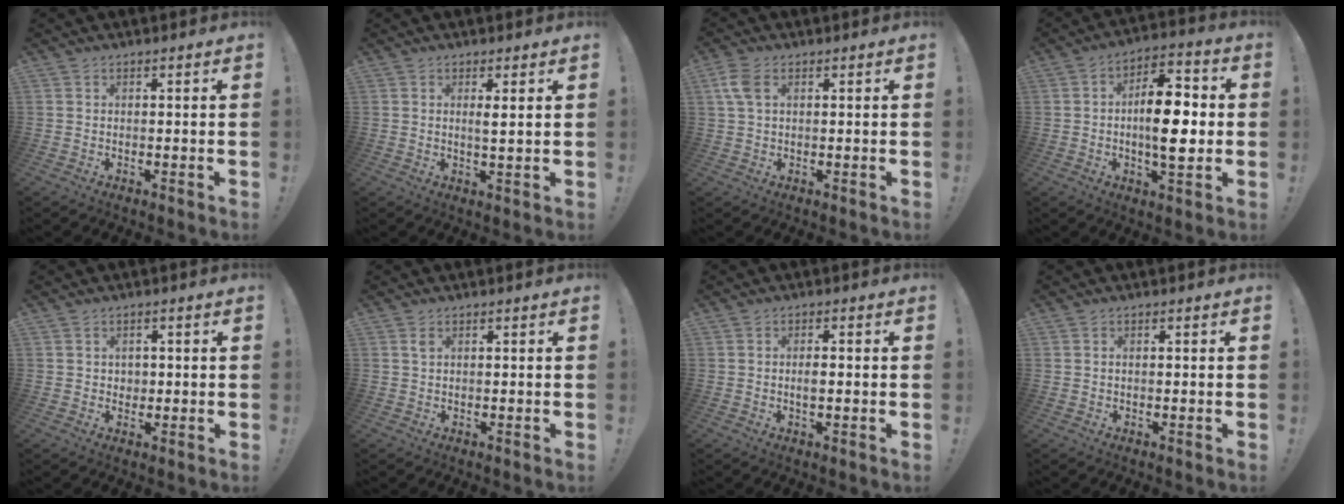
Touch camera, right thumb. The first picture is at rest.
{"total": 2.7, "force": [1.2, -0.1, 2.4], "torque": [-0.044, -0.009, 0.017]}
{"total": 5.2, "force": [1.6, 3.0, 3.9], "torque": [-0.092, 0.008, 0.033]}
{"total": 14.7, "force": [-1.0, 6.5, 13.1], "torque": [-0.189, 0.005, -0.024]}
{"total": 2.1, "force": [0.5, 2.0, 0.0], "torque": [0.005, -0.002, 0.007]}
{"total": 1.0, "force": [0.5, 0.5, 0.8], "torque": [-0.014, 0.000, 0.009]}
{"total": 2.4, "force": [-0.4, 0.7, 2.2], "torque": [-0.031, -0.002, -0.010]}
{"total": 0.0}